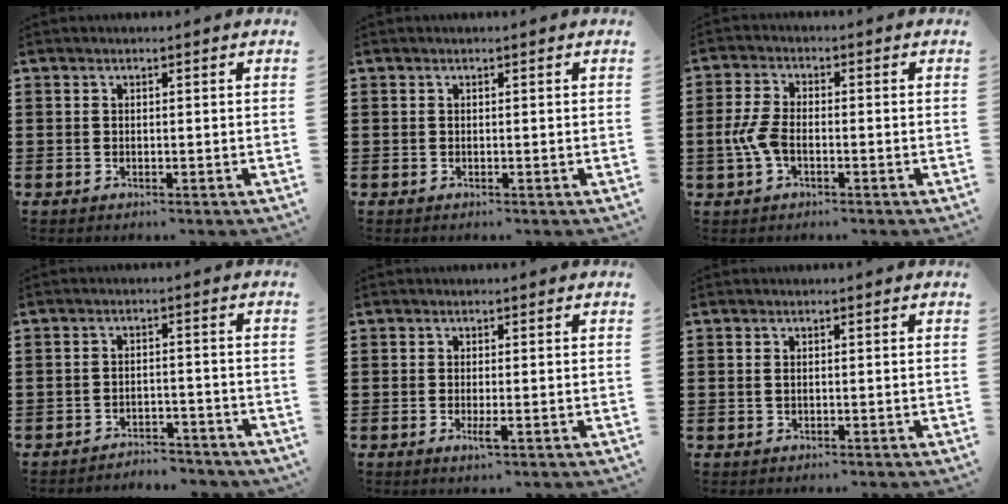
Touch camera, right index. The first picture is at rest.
{"total": 0.0}
{"total": 5.1, "force": [-1.2, 2.6, 4.2], "torque": [-0.107, -0.005, -0.029]}
{"total": 3.0, "force": [-2.9, 0.4, 0.1], "torque": [-0.009, 0.001, -0.062]}
{"total": 2.0, "force": [-0.6, 0.2, 1.9], "torque": [-0.040, -0.007, -0.013]}
{"total": 0.9, "force": [0.1, 0.5, 0.7], "torque": [-0.015, 0.003, 0.002]}